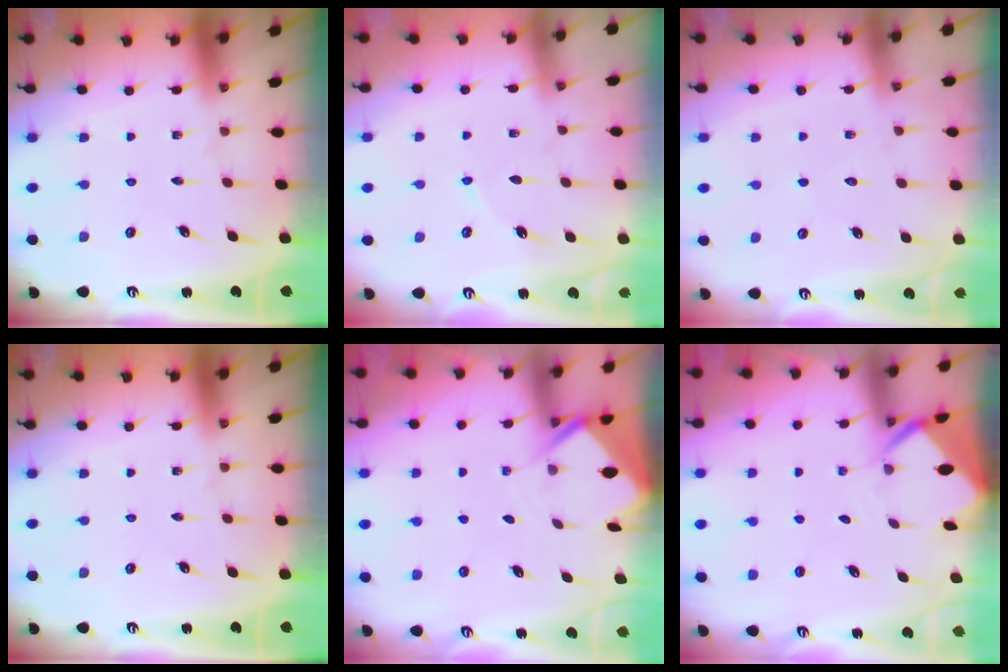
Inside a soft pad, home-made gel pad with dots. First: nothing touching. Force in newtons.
{"total": 5.3, "press": 5.3, "slide": 0.4}
{"total": 5.1, "press": 5.0, "slide": 0.6}
{"total": 0.0}
{"total": 3.3, "press": 3.3, "slide": 0.3}
{"total": 3.8, "press": 3.8, "slide": 0.2}